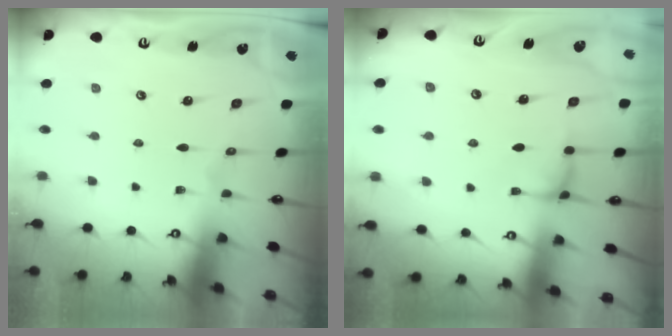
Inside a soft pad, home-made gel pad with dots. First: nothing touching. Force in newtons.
{"total": 0.8, "press": 0.3, "slide": 0.7}